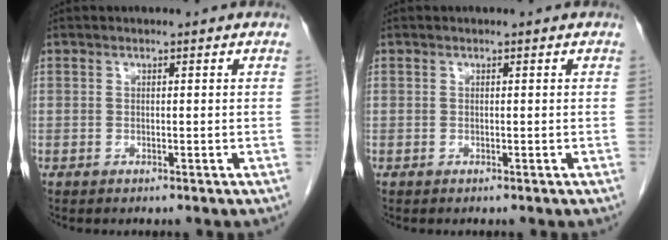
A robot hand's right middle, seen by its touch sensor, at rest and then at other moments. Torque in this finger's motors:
{"motor_torque": [-0.08, 0.08, 0.00, -0.01]}